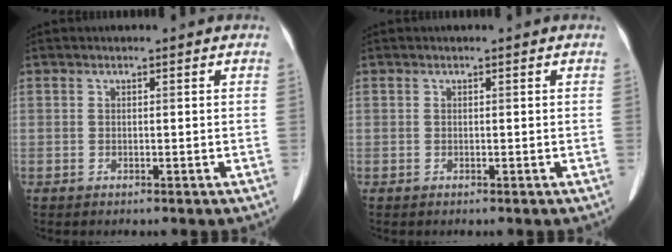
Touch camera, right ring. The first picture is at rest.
{"total": 0.0}